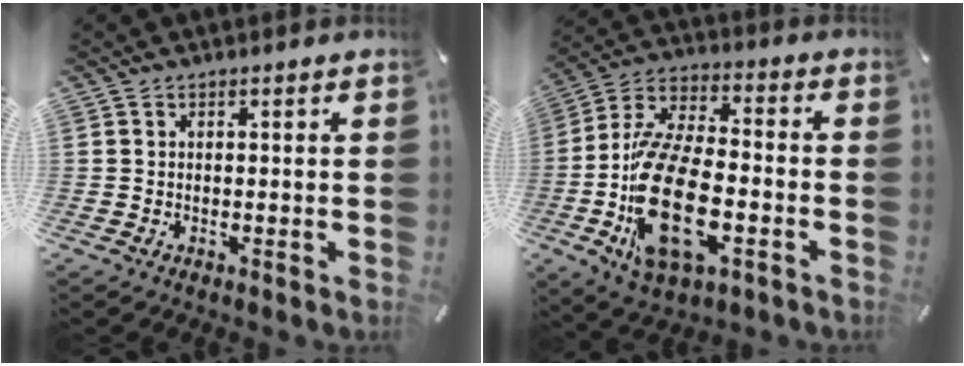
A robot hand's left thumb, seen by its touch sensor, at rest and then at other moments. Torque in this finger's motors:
{"motor_torque": [1.92, 3.09, 1.66, 1.11, 0.54]}